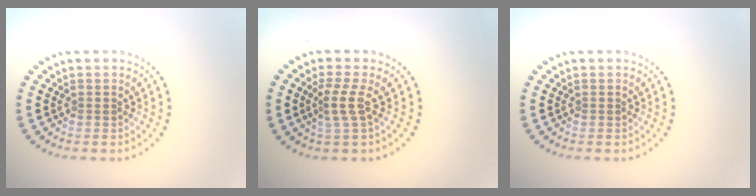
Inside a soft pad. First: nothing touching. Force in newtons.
{"total": 2.2, "press": 1.5, "slide": 1.6}
{"total": 0.0}